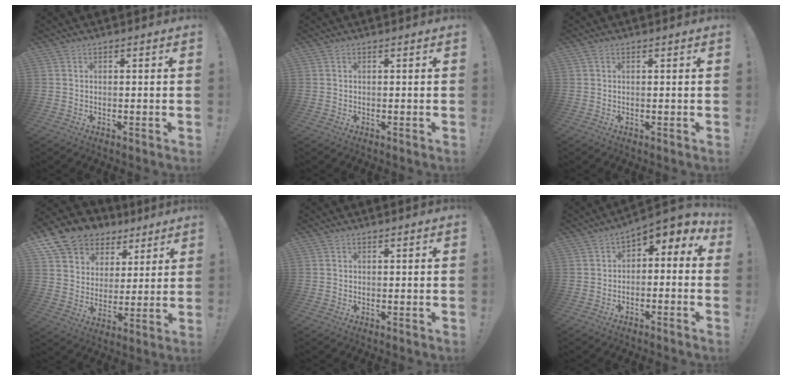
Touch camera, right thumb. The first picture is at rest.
{"total": 0.0}
{"total": 0.5, "force": [0.4, 0.3, 0.2], "torque": [-0.004, 0.001, 0.007]}
{"total": 13.0, "force": [8.7, 9.0, 3.6], "torque": [-0.067, -0.059, 0.173]}
{"total": 0.0}
{"total": 2.8, "force": [0.2, 2.0, 1.9], "torque": [-0.024, -0.006, 0.004]}